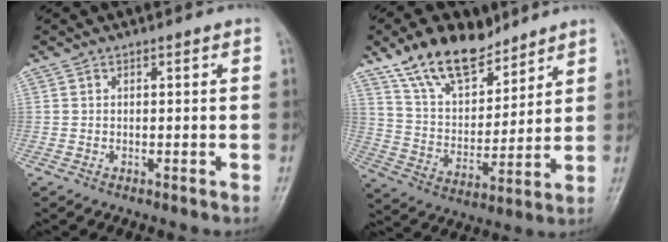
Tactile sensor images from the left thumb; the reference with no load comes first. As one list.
[{"total": 15.0, "force": [10.9, 7.5, 7.2], "torque": [-0.091, -0.056, 0.204]}]